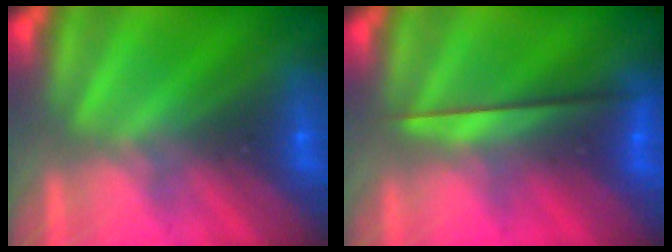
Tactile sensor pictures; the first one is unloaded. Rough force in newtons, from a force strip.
{"total": 2.5}